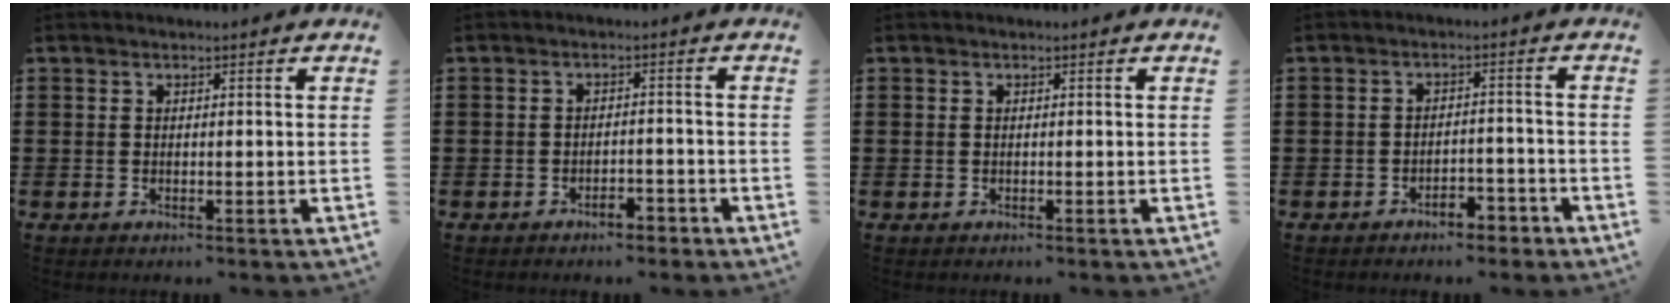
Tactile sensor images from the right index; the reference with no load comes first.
{"total": 2.5, "force": [-2.3, 0.5, 0.8], "torque": [-0.019, 0.000, -0.047]}
{"total": 0.0}
{"total": 3.5, "force": [-3.3, 0.8, 1.0], "torque": [-0.020, 0.006, -0.065]}